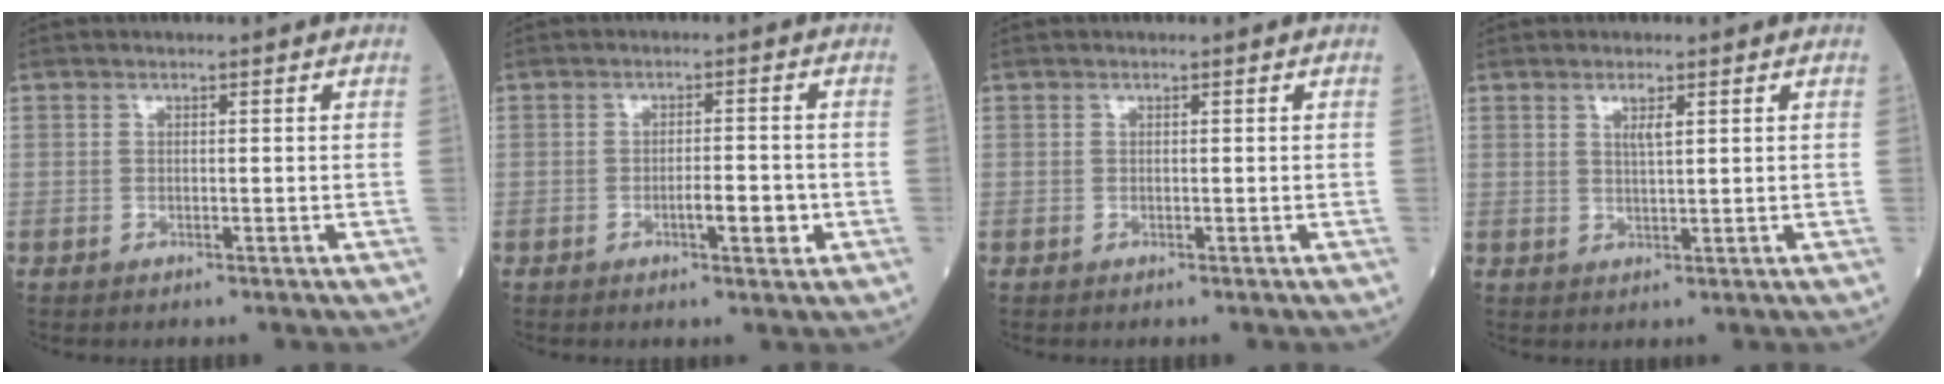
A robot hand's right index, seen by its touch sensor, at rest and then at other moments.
{"total": 3.7, "force": [-1.3, 0.8, 3.4], "torque": [-0.050, 0.003, -0.016]}
{"total": 0.0}
{"total": 2.2, "force": [1.1, 0.3, 1.9], "torque": [-0.038, 0.000, 0.020]}